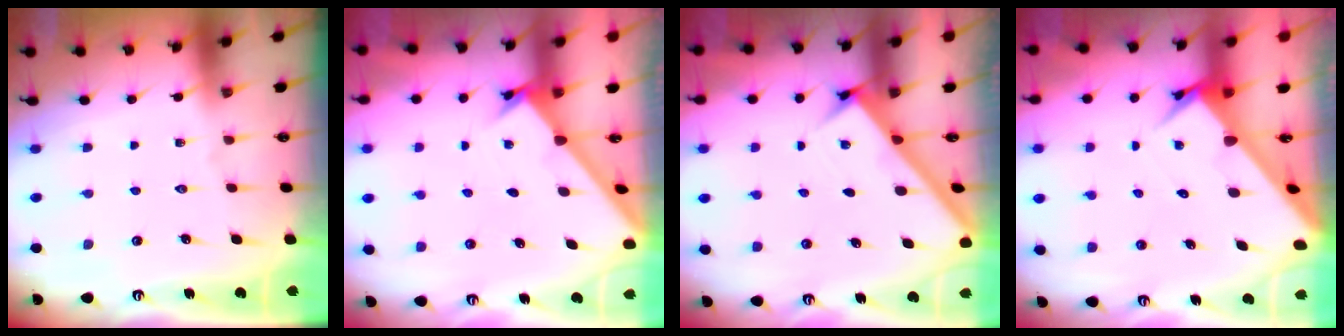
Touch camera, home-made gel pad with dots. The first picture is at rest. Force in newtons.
{"total": 1.6, "press": 1.6, "slide": 0.1}
{"total": 2.7, "press": 2.6, "slide": 0.4}
{"total": 3.6, "press": 3.6, "slide": 0.3}